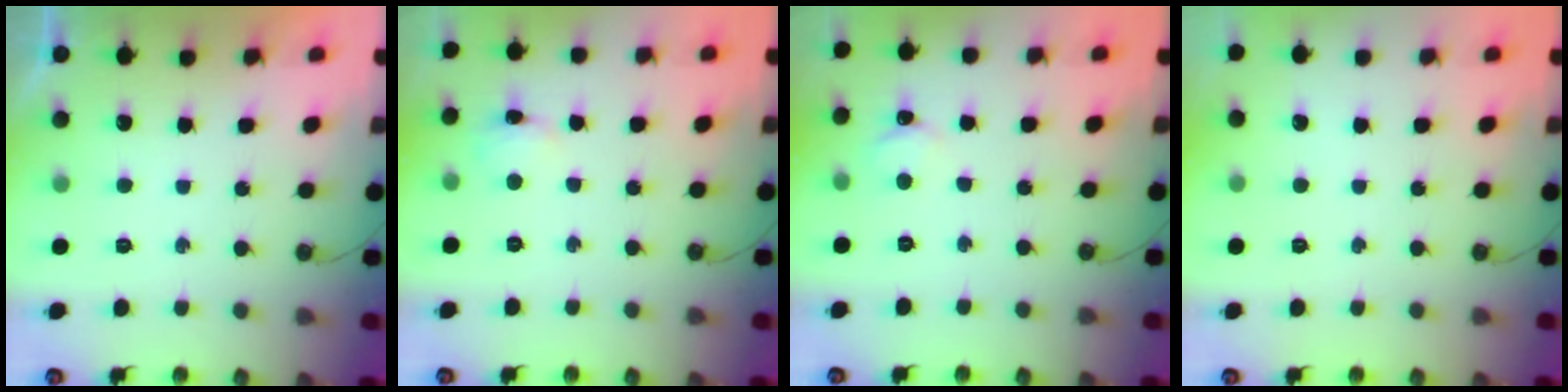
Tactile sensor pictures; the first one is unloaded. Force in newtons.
{"total": 3.3, "press": 3.3, "slide": 0.6}
{"total": 2.3, "press": 2.3, "slide": 0.4}
{"total": 0.0}